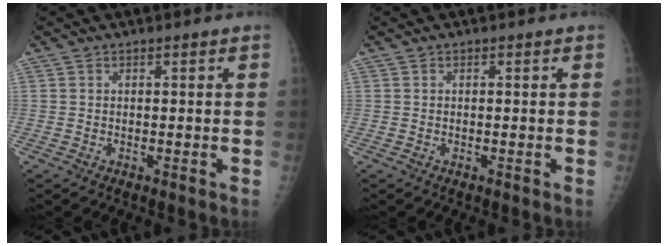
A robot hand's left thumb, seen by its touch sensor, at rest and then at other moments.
{"total": 0.0}